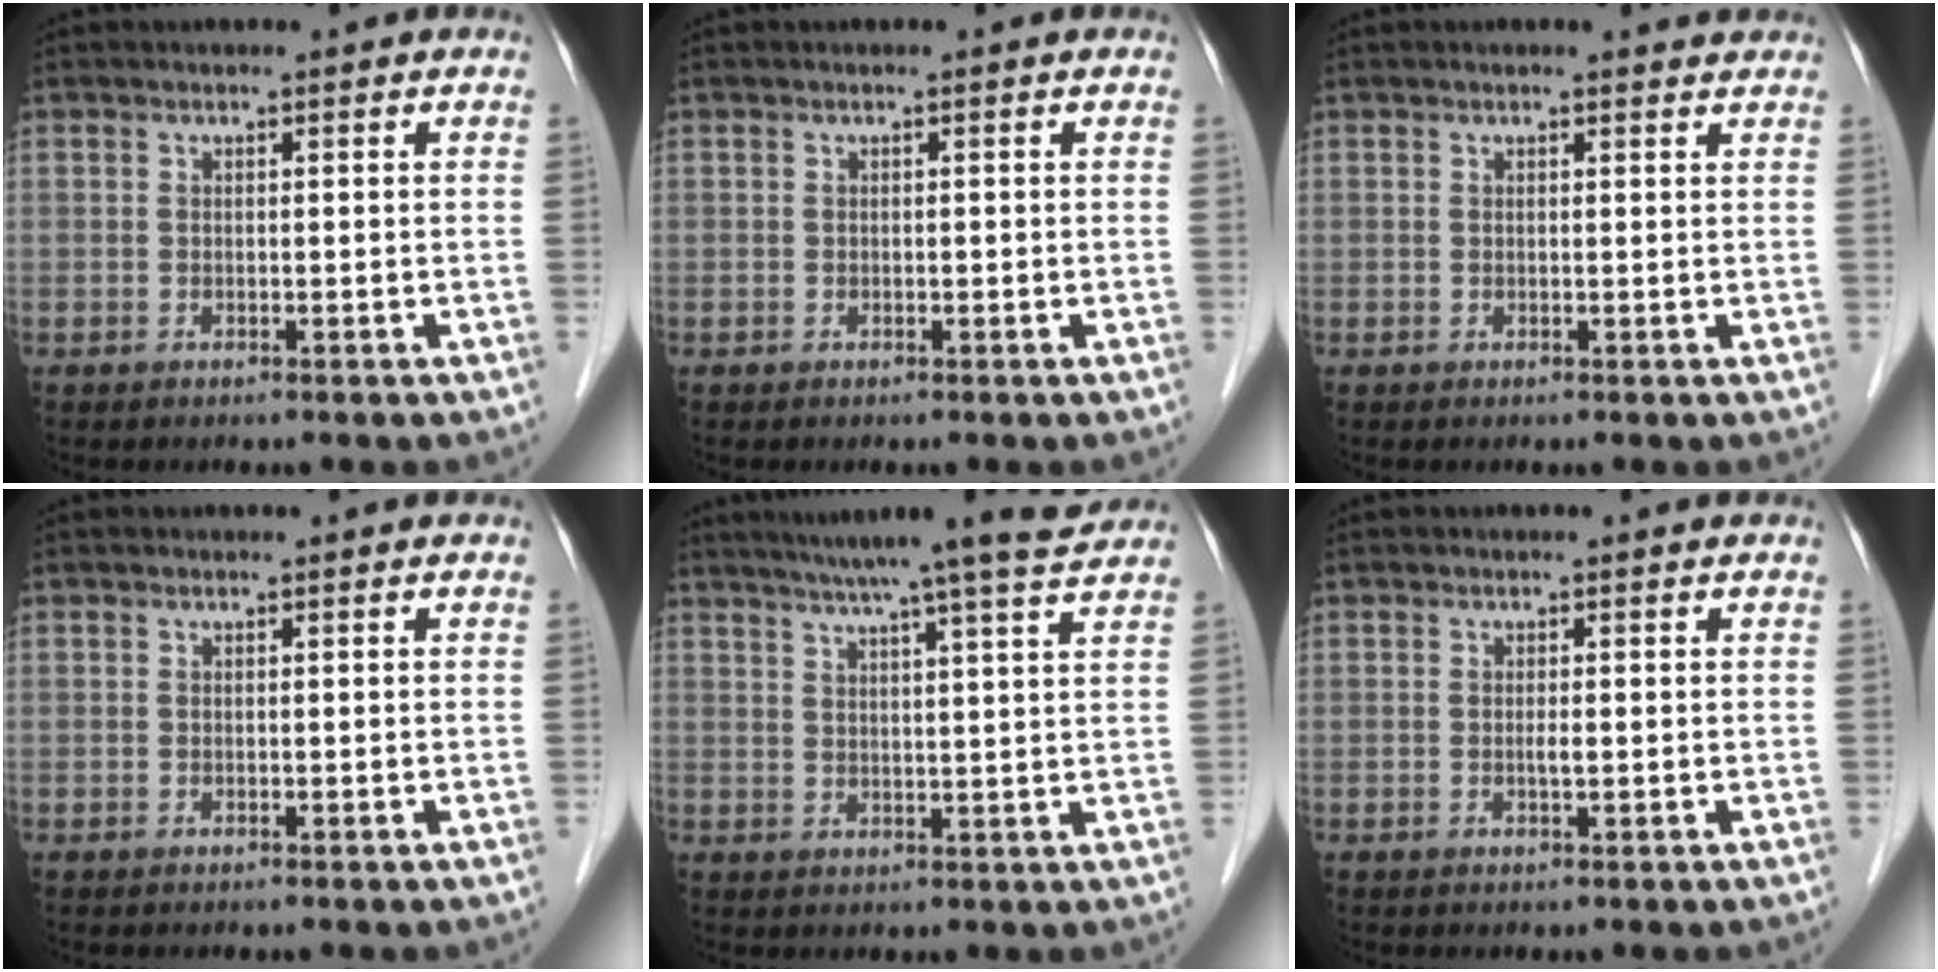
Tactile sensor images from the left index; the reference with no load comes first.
{"total": 0.0}
{"total": 1.6, "force": [1.5, 0.2, 0.3], "torque": [-0.010, 0.002, 0.014]}
{"total": 0.0}
{"total": 11.8, "force": [10.3, -1.4, 5.6], "torque": [-0.092, 0.002, 0.134]}
{"total": 0.8, "force": [-0.1, 0.1, 0.8], "torque": [-0.016, -0.002, -0.001]}